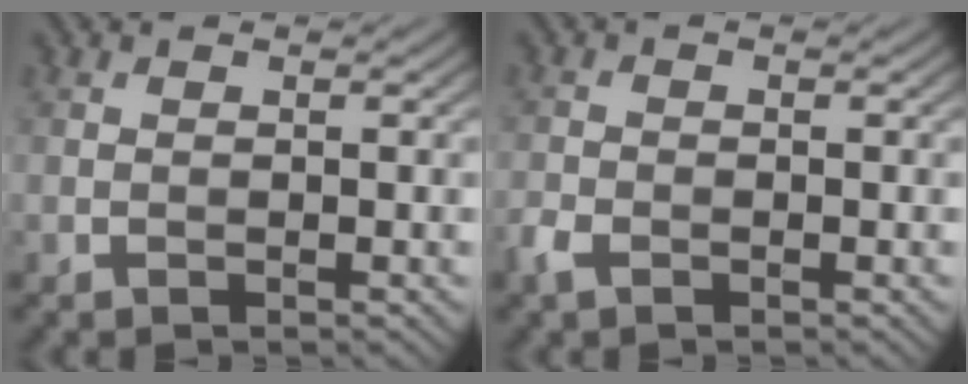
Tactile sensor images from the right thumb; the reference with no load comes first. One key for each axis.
{"total": 2.1, "fx": -1.4, "fy": 1.1, "fz": 1.1, "tx": -0.032, "ty": -0.004, "tz": -0.036}